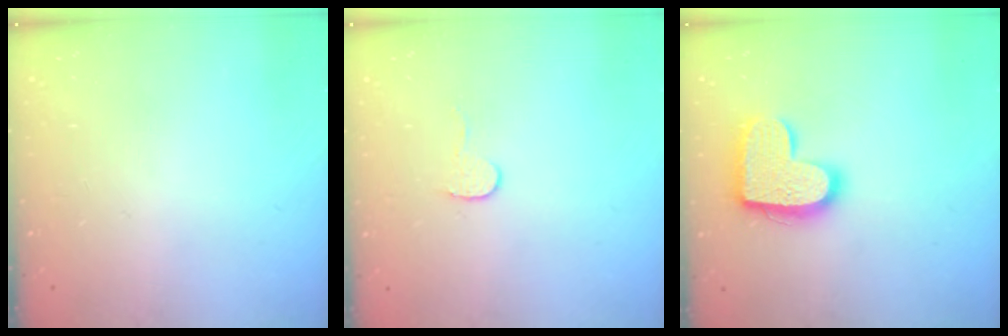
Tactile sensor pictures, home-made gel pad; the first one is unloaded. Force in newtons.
{"total": 5.5, "press": 5.5, "slide": 0.4}
{"total": 15.6, "press": 15.6, "slide": 0.8}